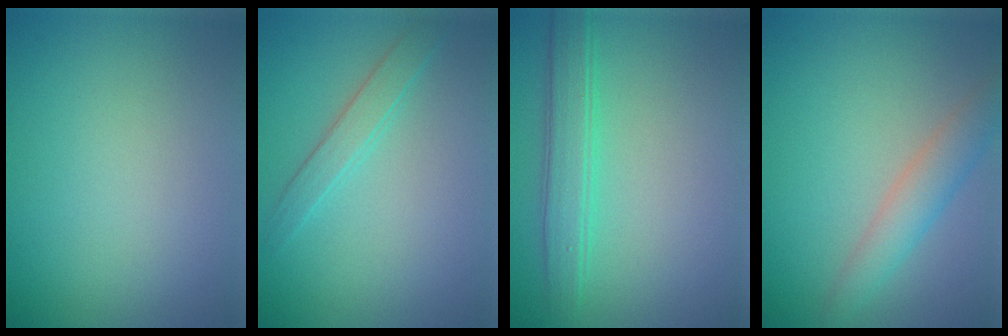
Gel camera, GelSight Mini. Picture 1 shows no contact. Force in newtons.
{"total": 1.8, "press": 1.8, "slide": 0.0}
{"total": 3.1, "press": 3.1, "slide": 0.2}
{"total": 3.1, "press": 3.1, "slide": 0.0}